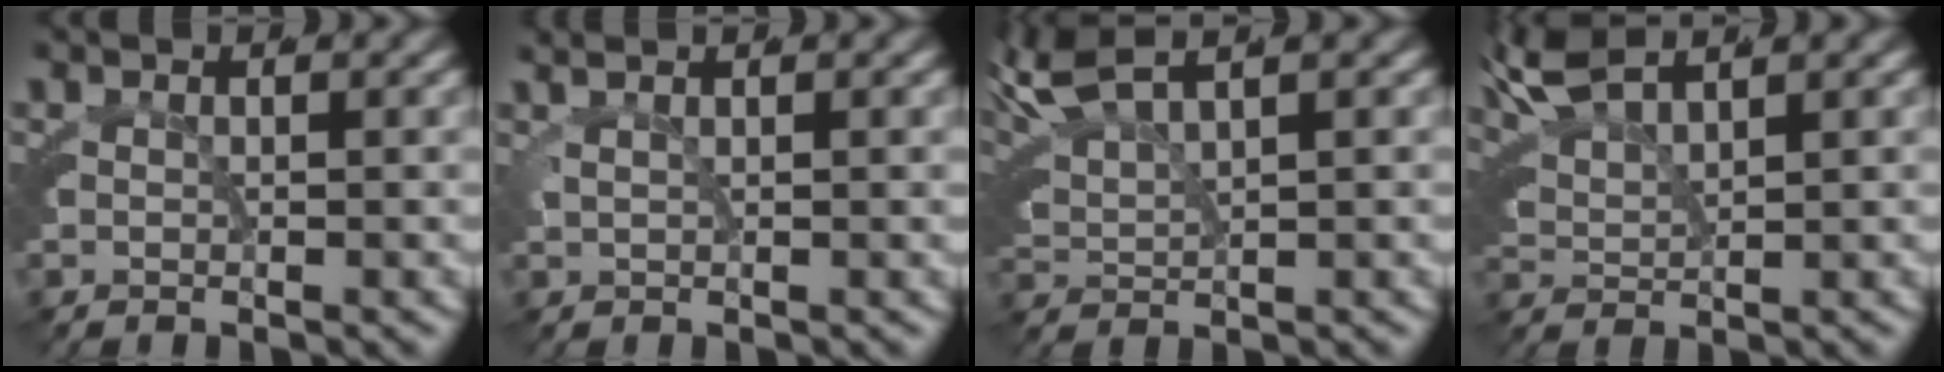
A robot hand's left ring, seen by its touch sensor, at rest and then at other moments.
{"total": 1.9, "force": [1.4, 0.4, 1.2], "torque": [-0.015, 0.005, 0.023]}
{"total": 5.5, "force": [3.6, 2.7, 3.2], "torque": [-0.083, 0.004, 0.061]}
{"total": 4.8, "force": [3.5, 2.2, 2.5], "torque": [-0.076, 0.000, 0.063]}